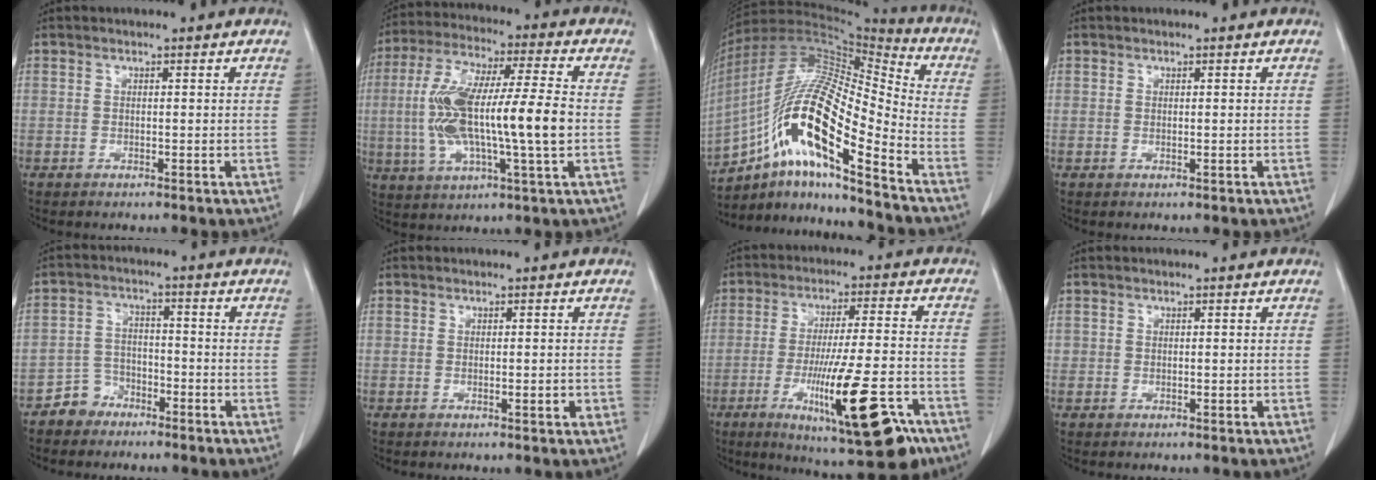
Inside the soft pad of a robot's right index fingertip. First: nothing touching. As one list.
[{"total": 17.2, "force": [-1.2, 2.1, 17.0], "torque": [-0.338, 0.011, -0.023]}, {"total": 19.3, "force": [-10.4, 3.0, 16.0], "torque": [-0.320, 0.011, -0.186]}, {"total": 0.0}, {"total": 4.6, "force": [-3.2, 3.3, 0.2], "torque": [0.006, 0.014, -0.059]}, {"total": 1.7, "force": [-0.3, 0.4, 1.6], "torque": [-0.028, -0.004, -0.002]}, {"total": 19.2, "force": [-9.0, 2.7, 16.8], "torque": [-0.242, -0.022, -0.132]}, {"total": 0.6, "force": [0.0, 0.5, 0.3], "torque": [-0.006, 0.000, 0.001]}]